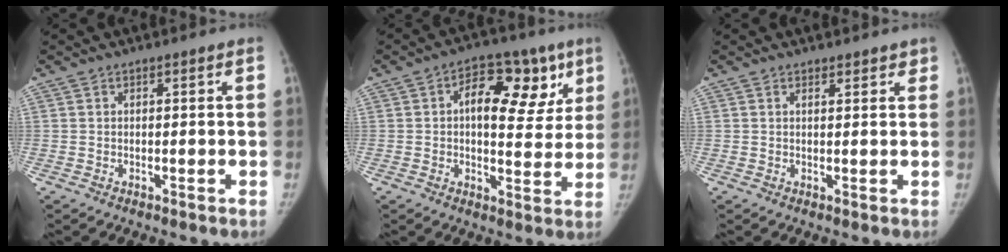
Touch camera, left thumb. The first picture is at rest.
{"total": 14.5, "force": [4.9, 8.2, 10.9], "torque": [-0.103, 0.006, 0.067]}
{"total": 2.0, "force": [1.6, 1.0, 0.7], "torque": [0.008, -0.006, 0.017]}